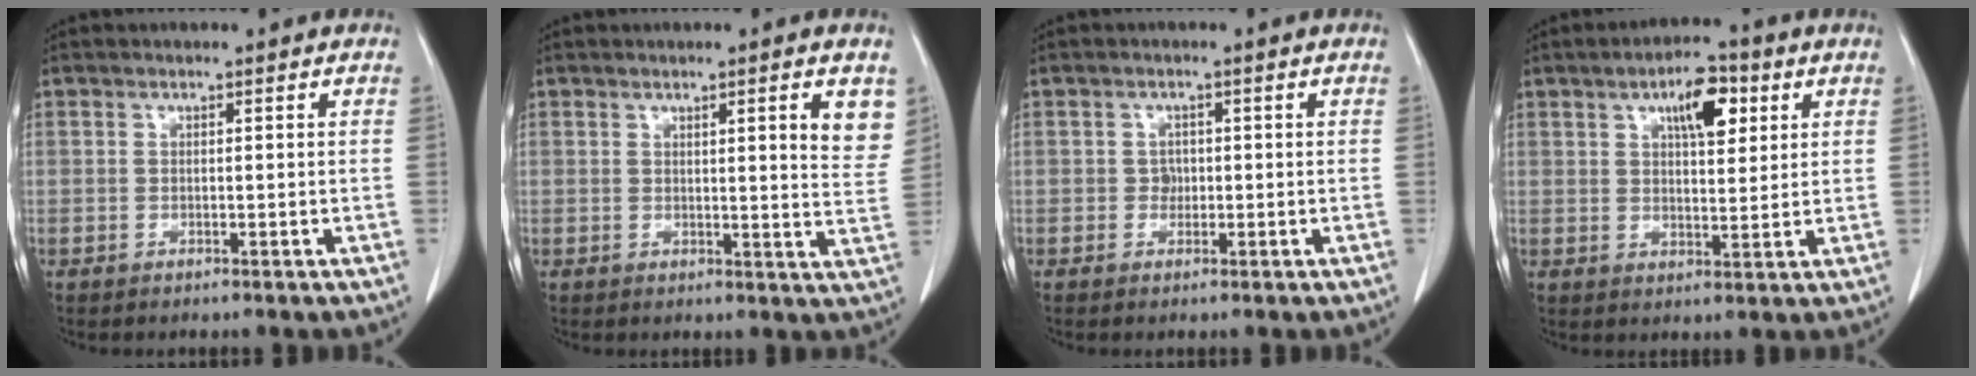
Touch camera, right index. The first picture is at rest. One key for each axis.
{"total": 6.3, "fx": 2.8, "fy": 0.6, "fz": 5.6, "tx": -0.061, "ty": -0.014, "tz": 0.031}
{"total": 1.3, "fx": 0.0, "fy": 1.2, "fz": 0.5, "tx": -0.001, "ty": 0.006, "tz": 0.005}
{"total": 7.6, "fx": 3.4, "fy": 2.8, "fz": 6.2, "tx": -0.100, "ty": 0.010, "tz": 0.053}